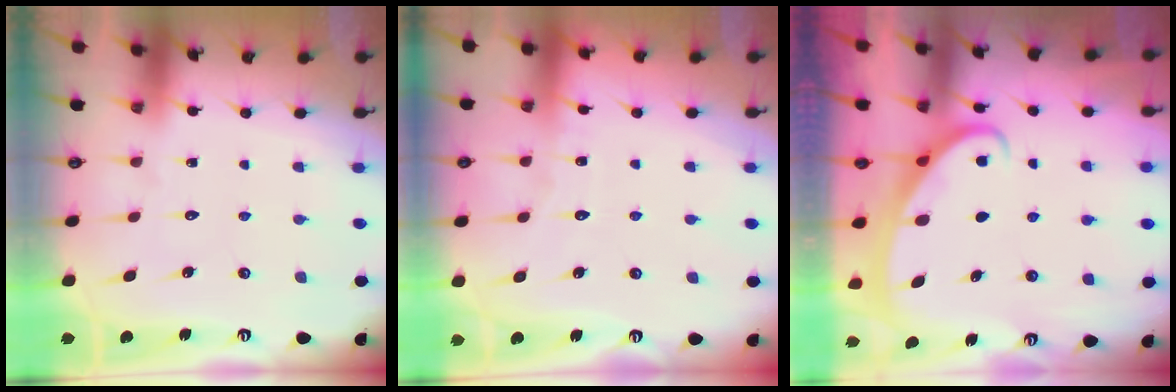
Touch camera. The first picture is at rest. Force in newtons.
{"total": 3.4, "press": 3.4, "slide": 0.3}
{"total": 2.6, "press": 2.5, "slide": 0.4}